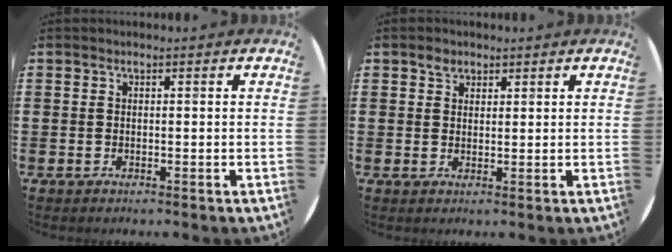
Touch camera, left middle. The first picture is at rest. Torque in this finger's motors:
{"motor_torque": [0.60, -0.42, 0.02, -0.01]}